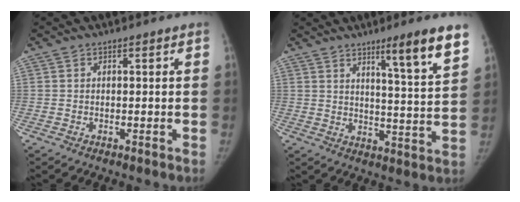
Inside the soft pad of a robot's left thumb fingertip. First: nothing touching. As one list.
[{"total": 11.3, "force": [7.2, 0.4, 8.7], "torque": [-0.116, -0.046, 0.105]}]